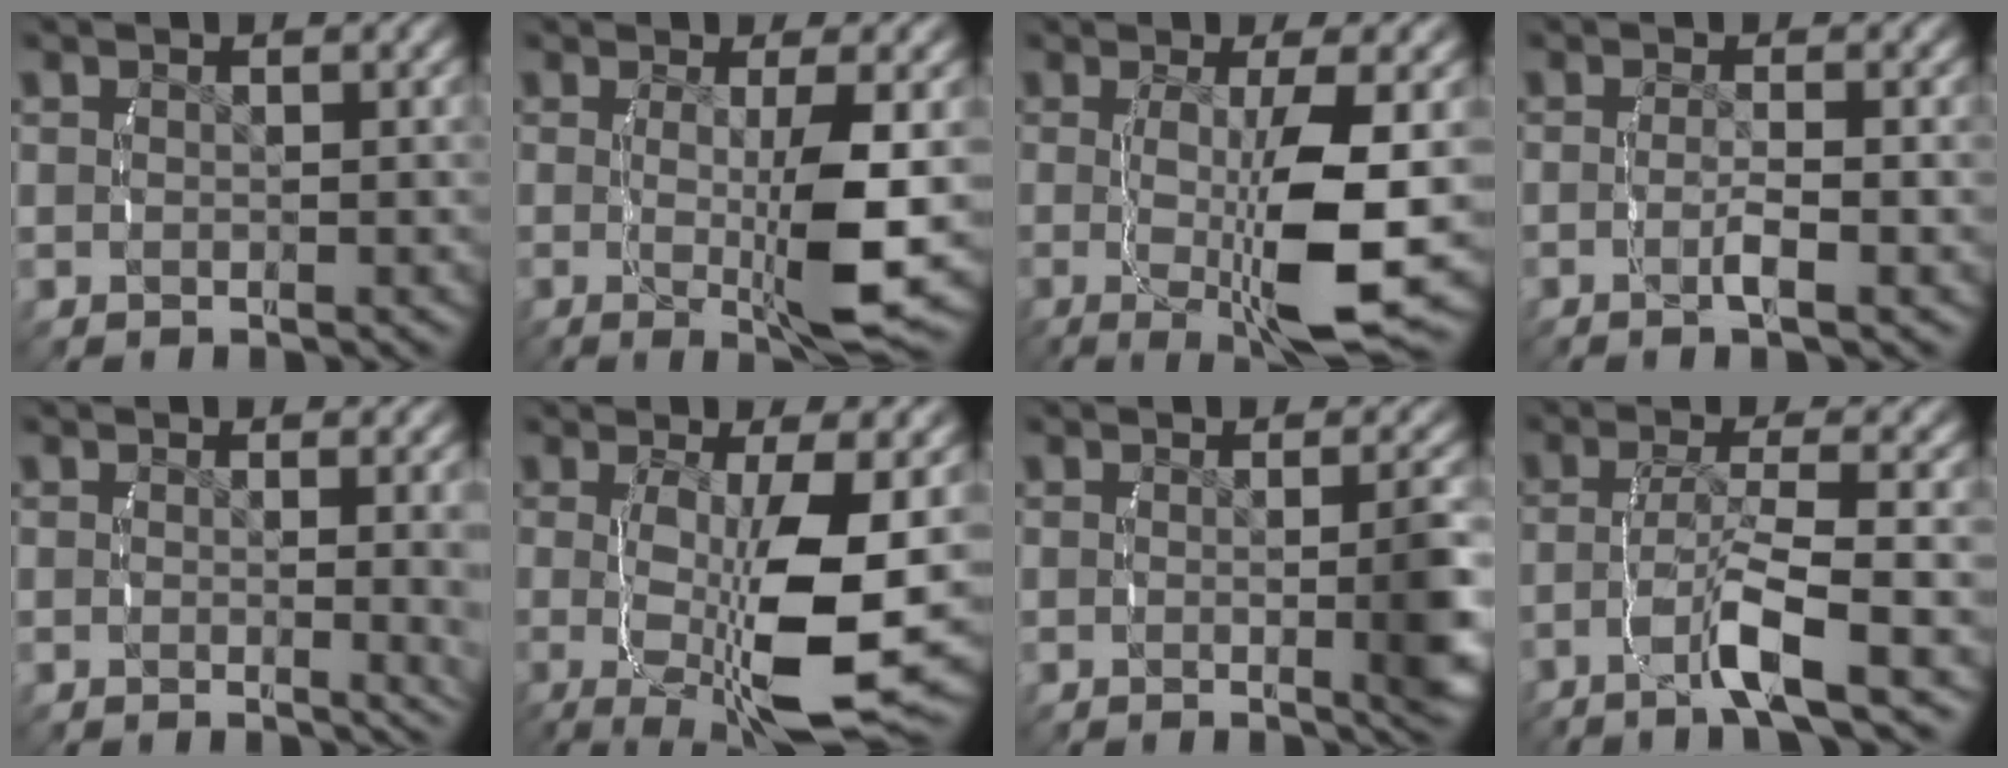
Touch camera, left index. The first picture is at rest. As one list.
[{"total": 6.6, "force": [-0.8, 0.7, 6.5], "torque": [-0.111, -0.018, -0.004]}, {"total": 8.9, "force": [-0.7, 1.9, 8.7], "torque": [-0.148, -0.016, 0.002]}, {"total": 2.1, "force": [-0.9, 0.1, 1.9], "torque": [-0.044, -0.006, -0.017]}, {"total": 3.0, "force": [0.4, 0.4, 2.9], "torque": [-0.029, 0.001, 0.001]}, {"total": 10.5, "force": [-0.9, 3.4, 9.9], "torque": [-0.170, -0.024, 0.005]}, {"total": 4.0, "force": [-0.6, 0.5, 3.9], "torque": [-0.048, -0.003, -0.013]}, {"total": 4.8, "force": [-2.6, 0.0, 4.1], "torque": [-0.079, -0.004, -0.037]}]